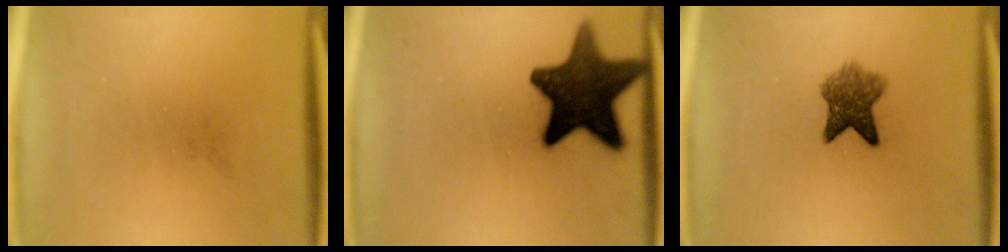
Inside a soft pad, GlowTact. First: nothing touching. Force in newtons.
{"total": 15.5}
{"total": 5.9}